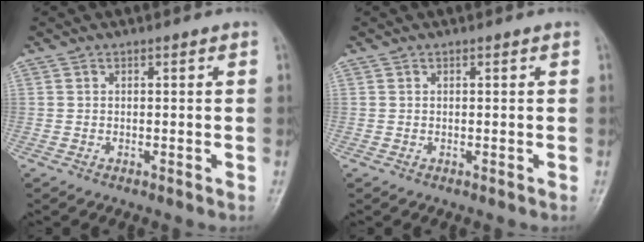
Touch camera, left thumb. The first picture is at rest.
{"total": 0.0}